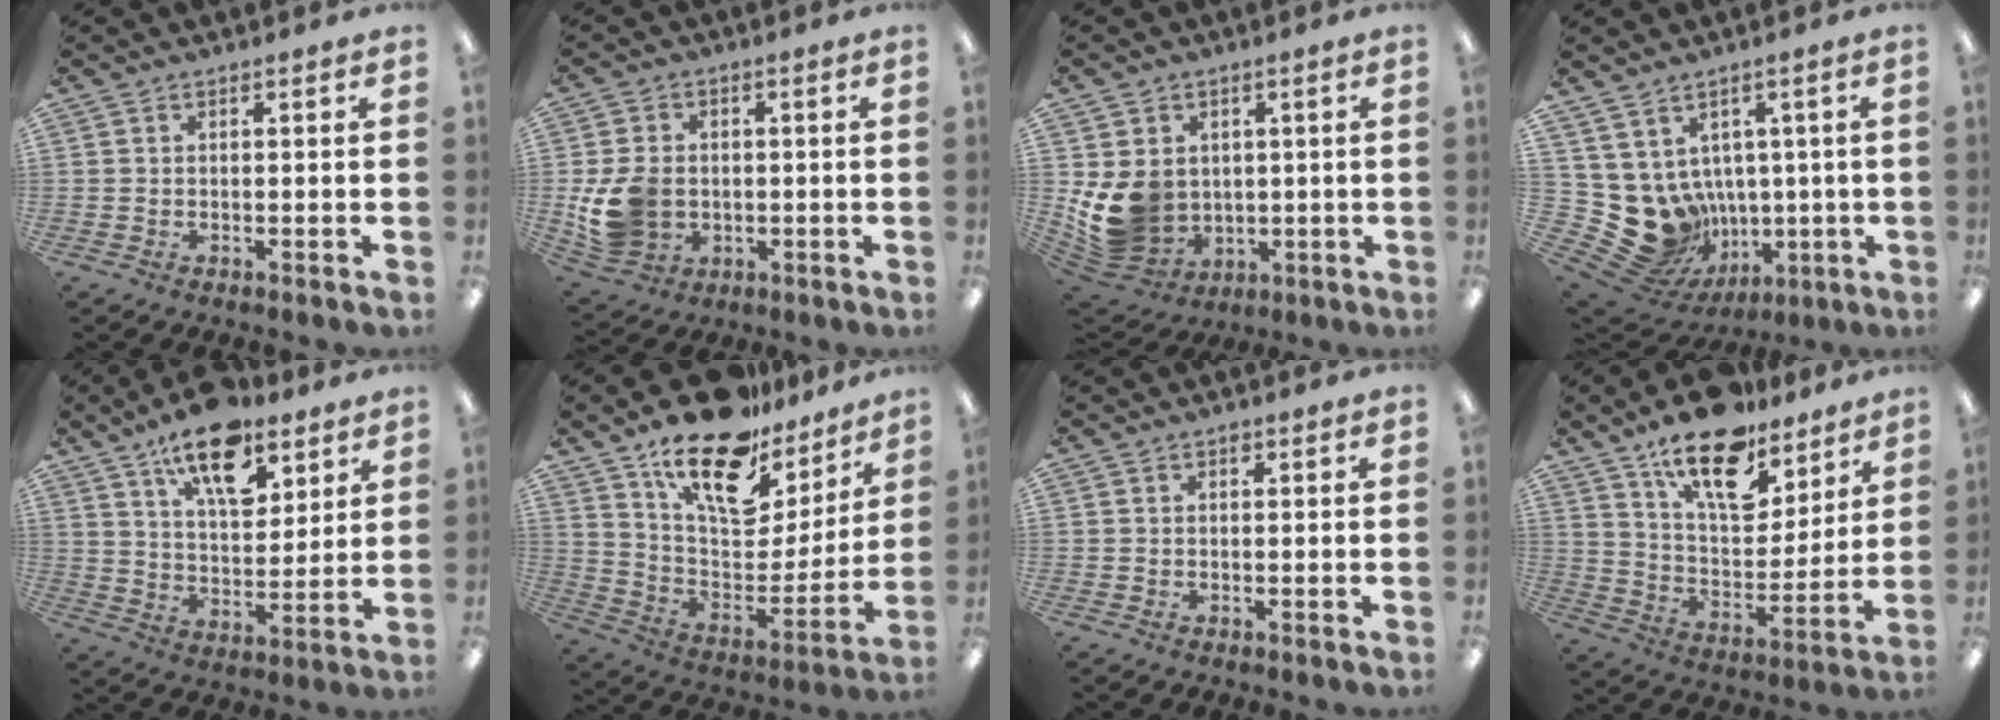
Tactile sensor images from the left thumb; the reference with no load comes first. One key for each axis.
{"total": 10.8, "fx": -1.3, "fy": 8.8, "fz": 6.1, "tx": -0.136, "ty": 0.017, "tz": -0.018}
{"total": 11.5, "fx": 0.8, "fy": 10.2, "fz": 5.3, "tx": -0.132, "ty": -0.013, "tz": 0.024}
{"total": 11.8, "fx": -1.0, "fy": 10.8, "fz": 4.6, "tx": -0.142, "ty": -0.028, "tz": 0.004}
{"total": 16.1, "fx": 10.8, "fy": 7.6, "fz": 9.3, "tx": -0.142, "ty": -0.051, "tz": 0.185}
{"total": 20.0, "fx": 14.3, "fy": 9.3, "fz": 10.5, "tx": -0.167, "ty": -0.102, "tz": 0.250}
{"total": 0.7, "fx": 0.5, "fy": 0.4, "fz": 0.3, "tx": -0.007, "ty": 0.004, "tz": 0.008}
{"total": 18.5, "fx": 13.4, "fy": 8.2, "fz": 9.8, "tx": -0.165, "ty": -0.080, "tz": 0.235}